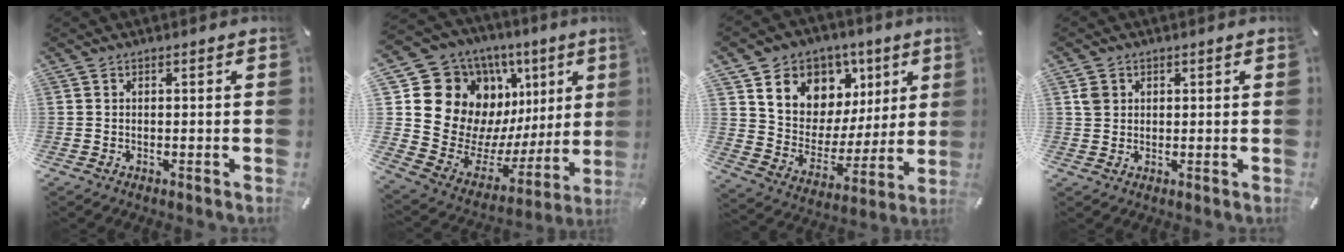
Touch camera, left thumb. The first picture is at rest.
{"total": 18.2, "force": [8.0, 14.7, 7.2], "torque": [-0.088, -0.085, 0.174]}
{"total": 10.8, "force": [5.7, 9.1, 1.6], "torque": [-0.029, -0.059, 0.107]}
{"total": 2.5, "force": [0.8, 2.2, 0.5], "torque": [-0.005, 0.000, 0.014]}